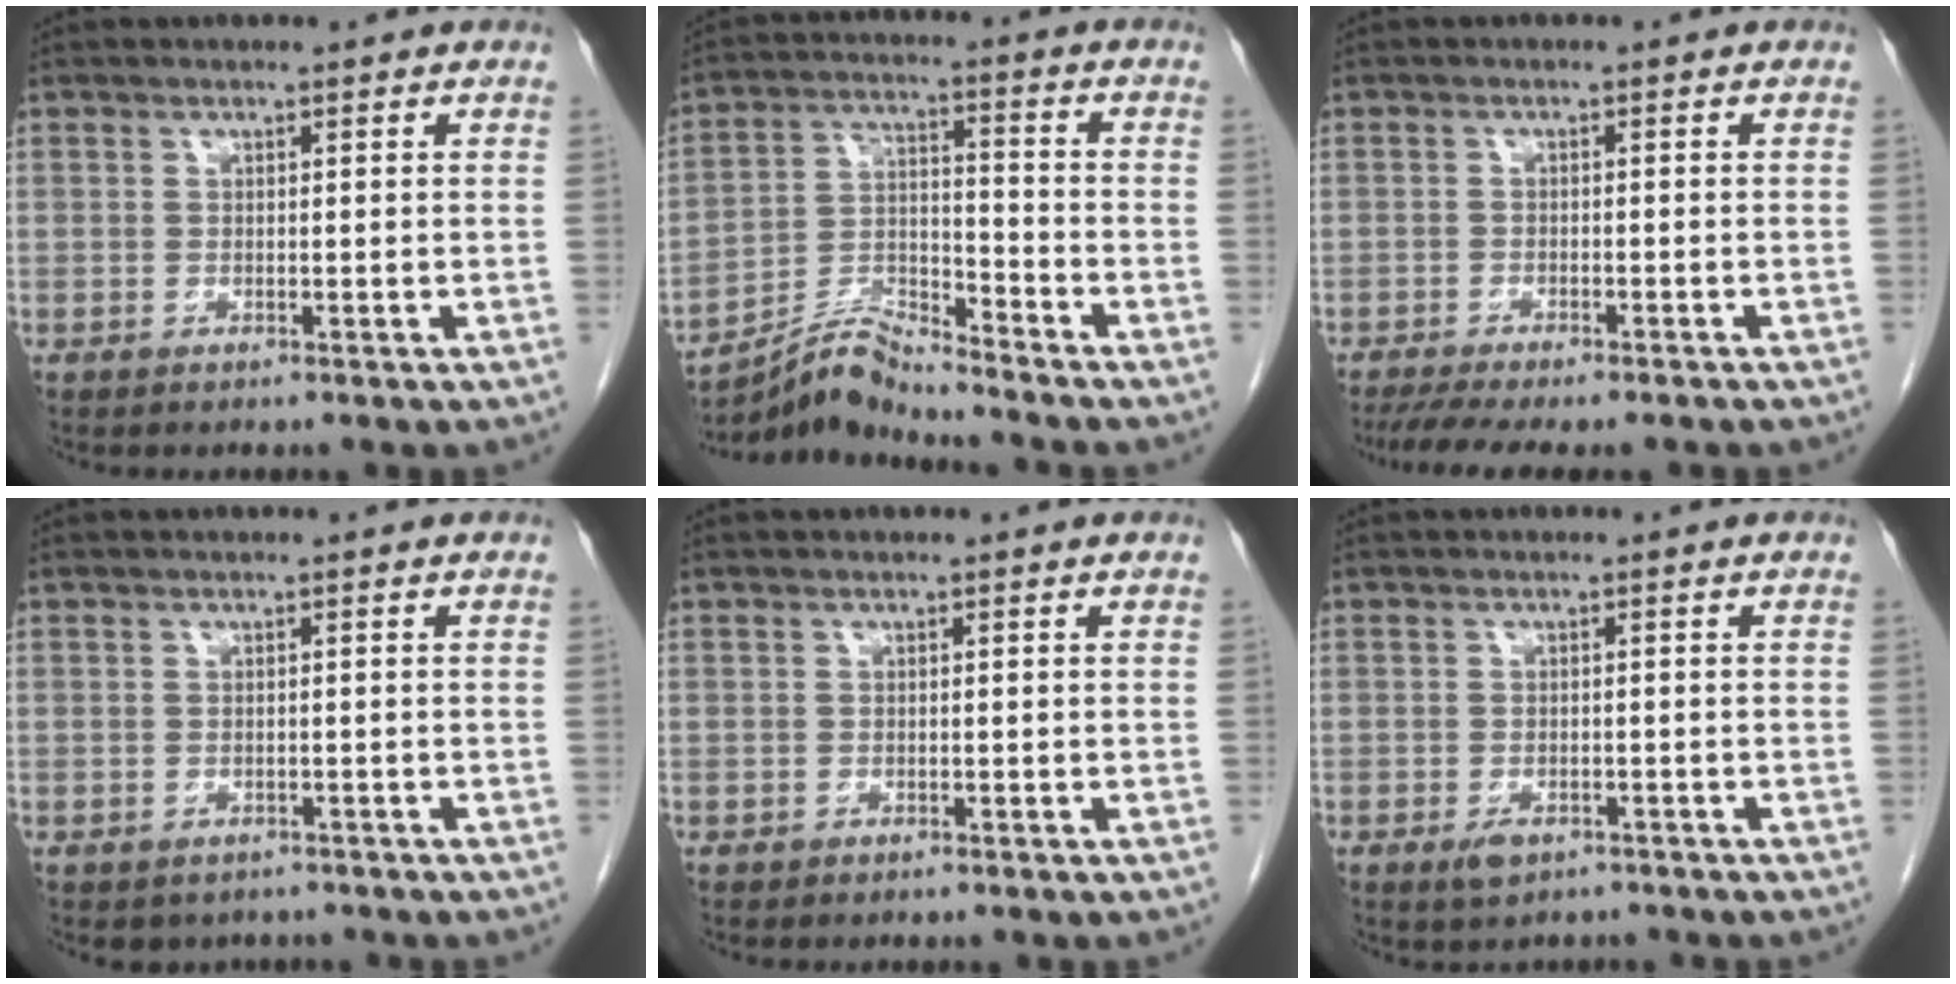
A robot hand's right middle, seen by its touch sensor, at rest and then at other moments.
{"total": 7.5, "force": [-7.4, -0.8, 1.1], "torque": [-0.031, 0.010, -0.137]}
{"total": 9.8, "force": [-8.2, 1.9, 4.9], "torque": [-0.070, -0.007, -0.119]}
{"total": 3.1, "force": [-2.5, 1.8, 0.4], "torque": [-0.003, 0.005, -0.031]}
{"total": 0.0}
{"total": 2.5, "force": [-1.6, 1.3, 1.3], "torque": [-0.029, -0.001, -0.016]}